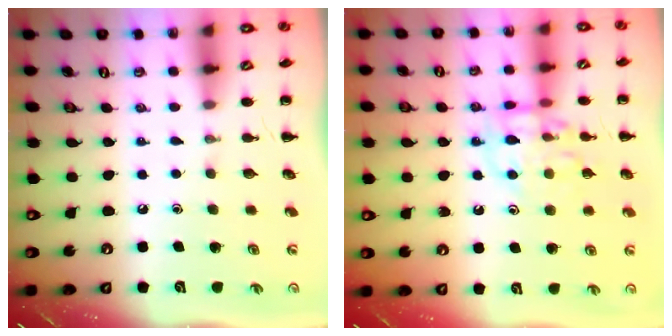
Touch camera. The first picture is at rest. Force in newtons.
{"total": 13.3, "press": 13.2, "slide": 1.0}